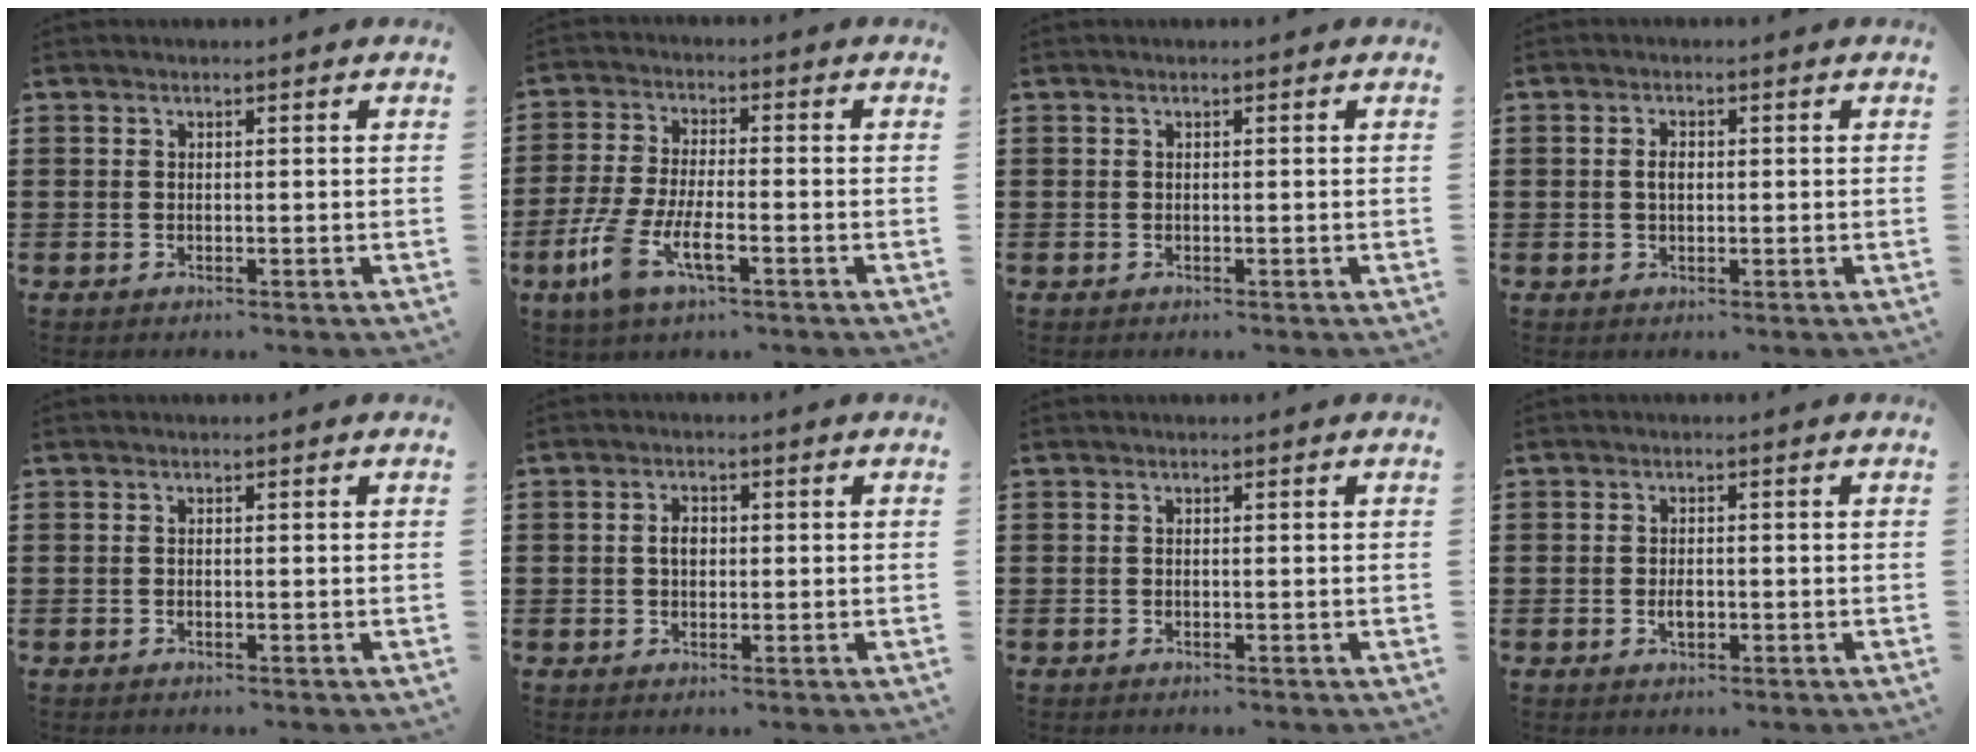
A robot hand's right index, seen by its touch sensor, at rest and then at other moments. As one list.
[{"total": 7.5, "force": [-3.5, 2.2, 6.2], "torque": [-0.151, -0.017, -0.067]}, {"total": 0.0}, {"total": 1.8, "force": [0.2, 0.9, 1.6], "torque": [-0.034, 0.002, 0.003]}, {"total": 0.0}, {"total": 2.4, "force": [0.2, 1.5, 1.9], "torque": [-0.038, 0.007, 0.003]}, {"total": 0.0}, {"total": 1.6, "force": [-0.3, 1.0, 1.3], "torque": [-0.024, 0.000, -0.006]}]